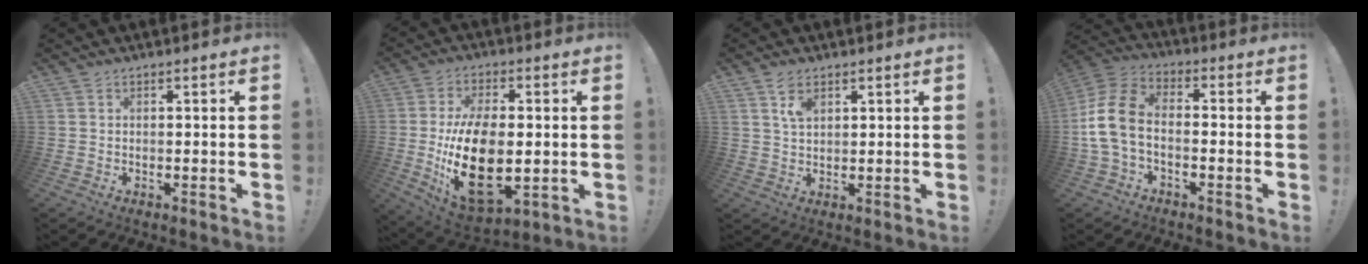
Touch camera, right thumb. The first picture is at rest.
{"total": 21.5, "force": [-2.1, 11.6, 18.0], "torque": [-0.348, -0.011, -0.026]}
{"total": 4.4, "force": [2.4, 2.2, 3.0], "torque": [-0.052, -0.006, 0.041]}
{"total": 11.5, "force": [-2.2, 7.2, 8.7], "torque": [-0.185, 0.022, -0.031]}